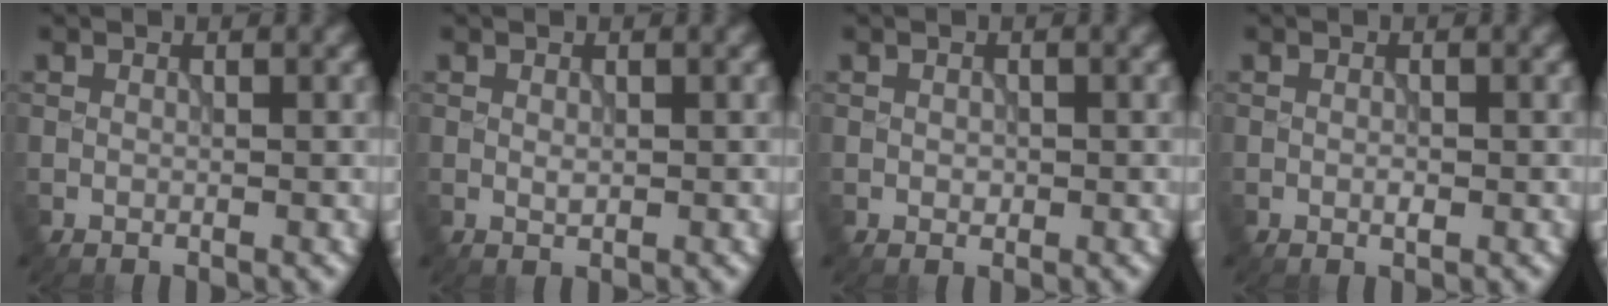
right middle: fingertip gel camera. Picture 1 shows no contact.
{"total": 0.7, "force": [0.1, 0.4, 0.5], "torque": [-0.010, -0.002, 0.002]}
{"total": 0.6, "force": [0.0, 0.5, 0.4], "torque": [-0.004, -0.003, -0.001]}
{"total": 0.7, "force": [-0.2, 0.3, 0.6], "torque": [-0.012, -0.001, -0.003]}